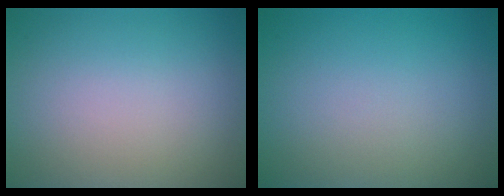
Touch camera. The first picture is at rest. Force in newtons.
{"total": 0.0}